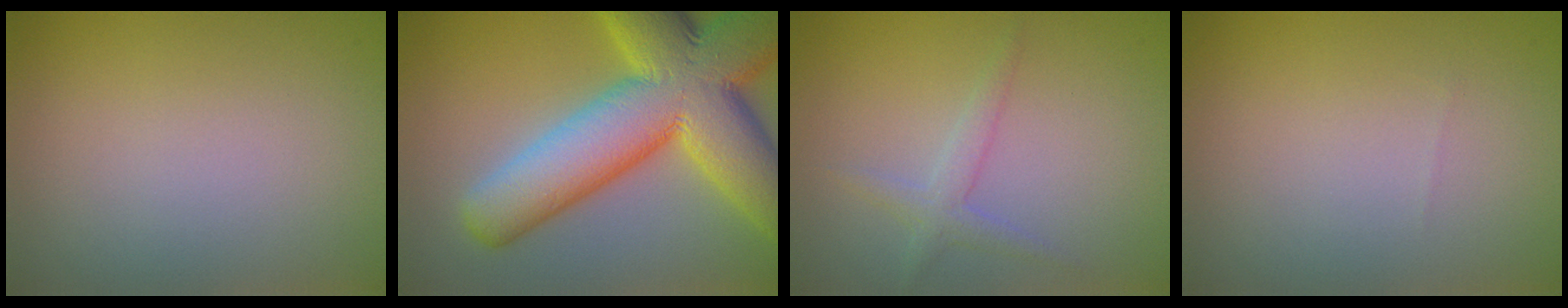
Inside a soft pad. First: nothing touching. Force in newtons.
{"total": 14.3, "press": 14.2, "slide": 0.4}
{"total": 1.8, "press": 1.8, "slide": 0.1}
{"total": 0.0}